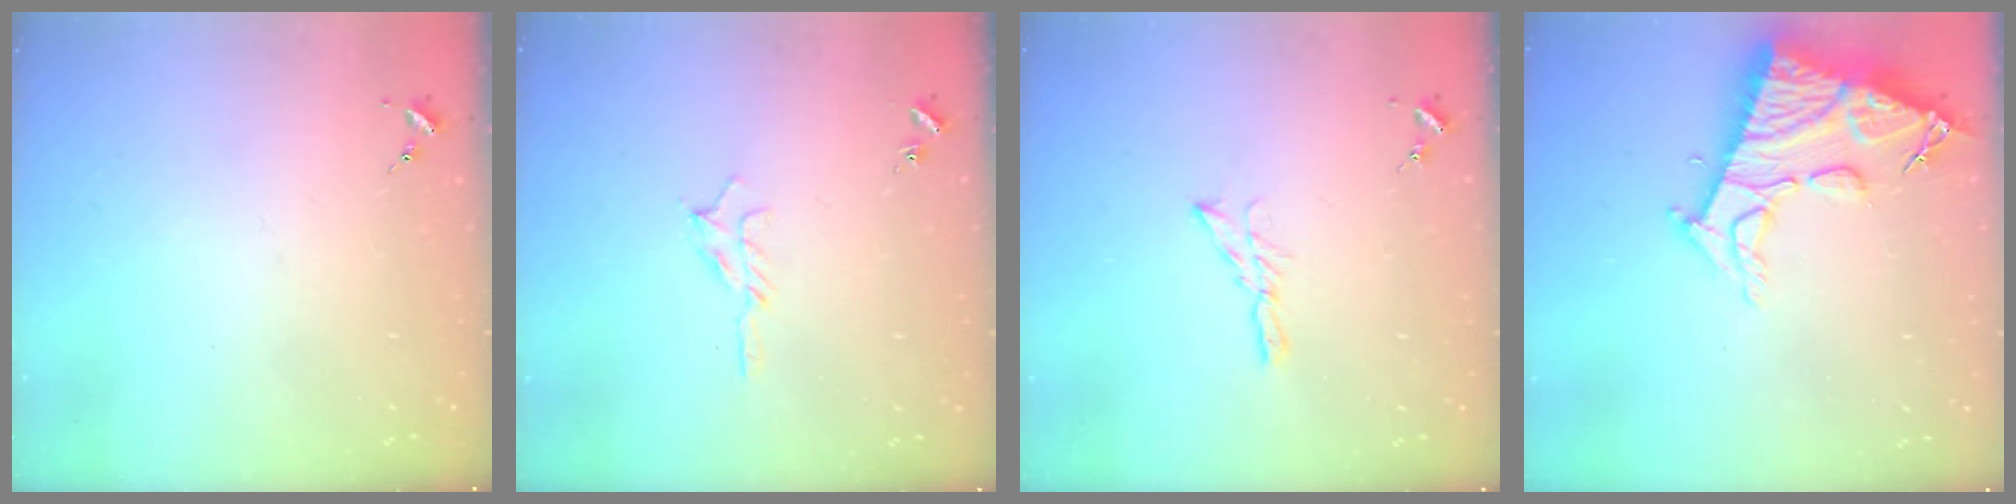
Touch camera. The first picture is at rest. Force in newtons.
{"total": 5.2, "press": 5.2, "slide": 0.6}
{"total": 5.2, "press": 5.2, "slide": 0.5}
{"total": 15.4, "press": 15.3, "slide": 1.5}